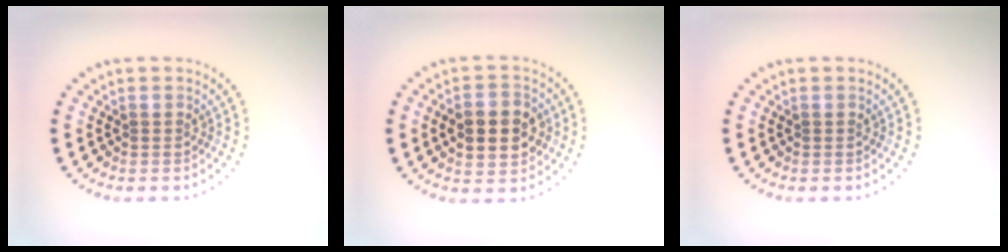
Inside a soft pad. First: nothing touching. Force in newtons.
{"total": 5.1, "press": 5.1, "slide": 0.3}
{"total": 0.0}